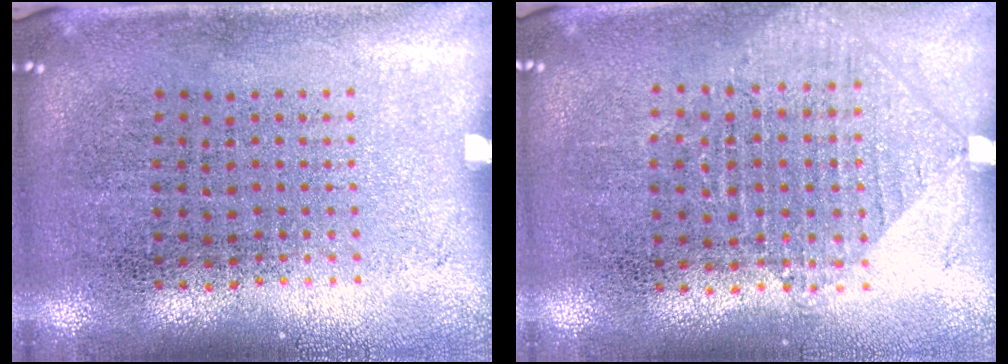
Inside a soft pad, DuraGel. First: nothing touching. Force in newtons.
{"total": 1.0, "press": 0.9, "slide": 0.2}